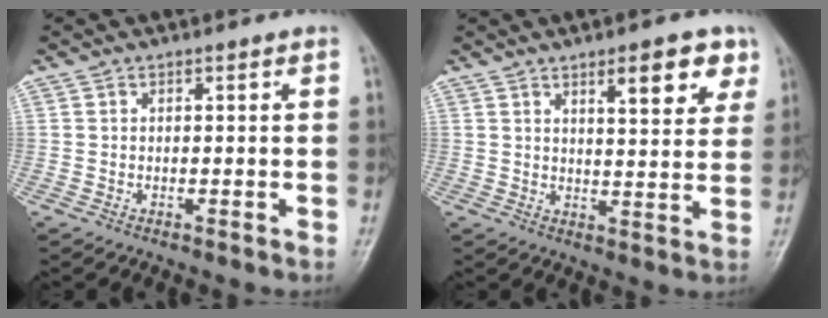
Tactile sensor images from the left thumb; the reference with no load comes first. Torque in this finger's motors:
{"motor_torque": [0.08, 0.23, -0.08, 0.07, 0.13]}